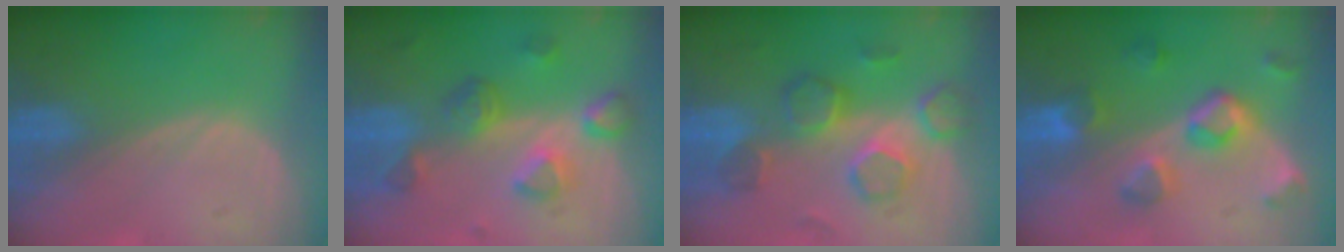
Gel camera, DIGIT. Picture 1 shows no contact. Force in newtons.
{"total": 8.0, "press": 7.0, "slide": 3.8}
{"total": 8.3, "press": 8.1, "slide": 1.8}
{"total": 7.6, "press": 7.2, "slide": 2.5}